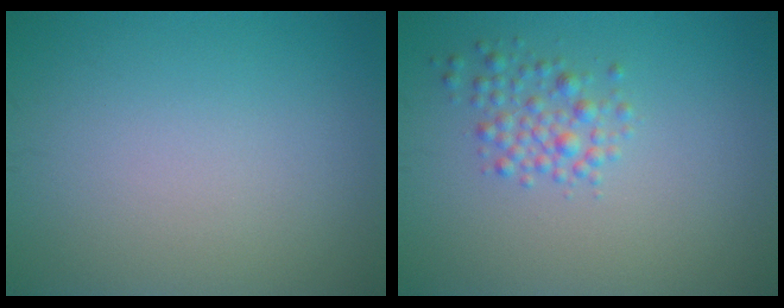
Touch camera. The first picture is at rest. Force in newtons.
{"total": 2.3, "press": 2.3, "slide": 0.1}